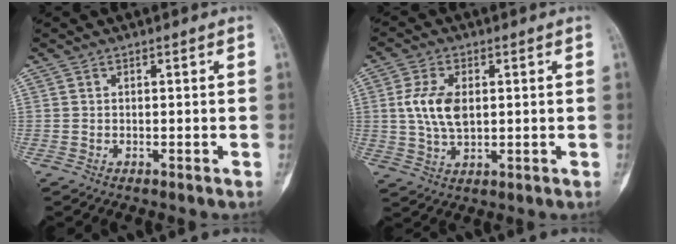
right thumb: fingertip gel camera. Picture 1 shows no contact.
{"total": 8.1, "force": [1.1, 4.6, 6.5], "torque": [-0.132, -0.004, 0.024]}